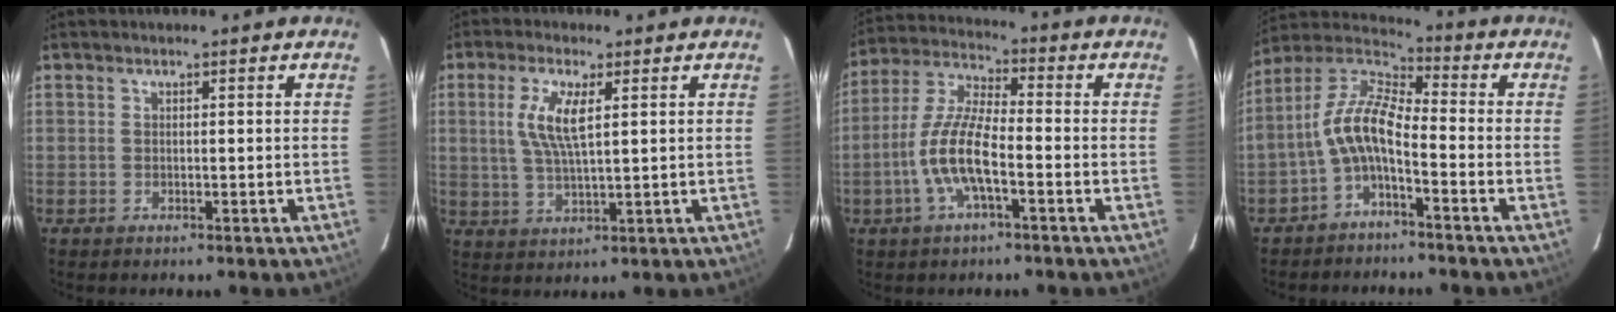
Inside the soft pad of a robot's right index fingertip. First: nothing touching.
{"total": 7.2, "force": [2.0, 1.8, 6.6], "torque": [-0.137, 0.001, 0.040]}
{"total": 10.6, "force": [-3.6, 2.9, 9.6], "torque": [-0.205, 0.001, -0.071]}
{"total": 8.9, "force": [-3.3, 3.2, 7.6], "torque": [-0.173, 0.018, -0.069]}